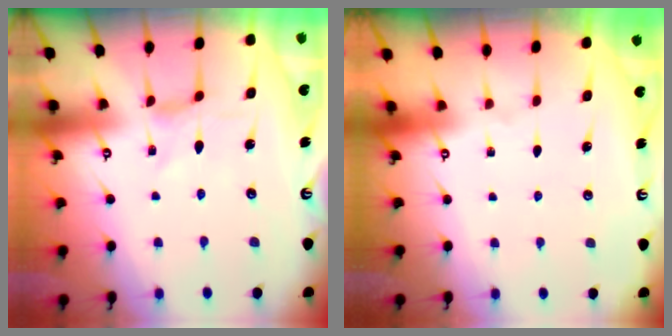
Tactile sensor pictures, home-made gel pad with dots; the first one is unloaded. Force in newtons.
{"total": 0.0}